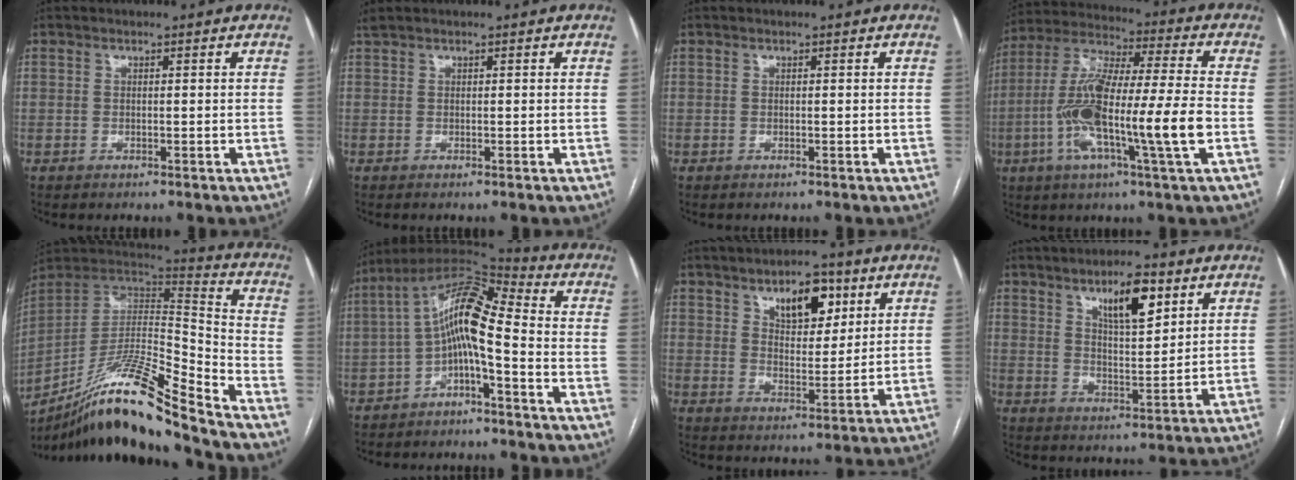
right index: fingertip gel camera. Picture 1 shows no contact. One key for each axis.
{"total": 1.0, "fx": 0.6, "fy": 0.0, "fz": 0.8, "tx": -0.028, "ty": 0.021, "tz": 0.015}
{"total": 0.0}
{"total": 17.9, "fx": -4.1, "fy": 0.8, "fz": 17.3, "tx": -0.337, "ty": -0.002, "tz": -0.080}
{"total": 19.5, "fx": -14.7, "fy": 0.6, "fz": 12.9, "tx": -0.250, "ty": 0.001, "tz": -0.267}
{"total": 10.6, "fx": -1.9, "fy": 2.5, "fz": 10.2, "tx": -0.179, "ty": 0.046, "tz": -0.038}
{"total": 8.6, "fx": 4.7, "fy": 4.0, "fz": 6.0, "tx": -0.091, "ty": 0.004, "tz": 0.078}
{"total": 8.5, "fx": 4.8, "fy": 2.3, "fz": 6.7, "tx": -0.114, "ty": -0.001, "tz": 0.083}